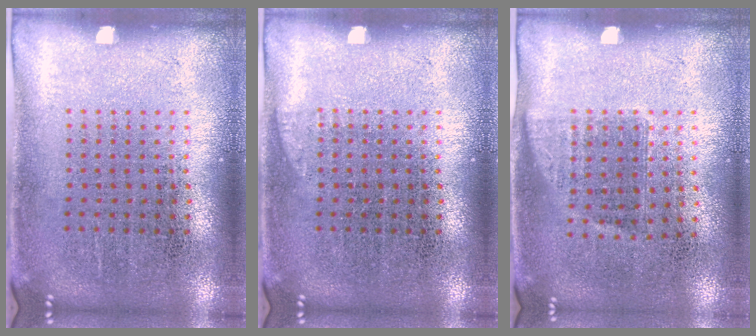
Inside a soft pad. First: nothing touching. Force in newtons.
{"total": 0.6, "press": 0.6, "slide": 0.2}
{"total": 0.8, "press": 0.7, "slide": 0.4}